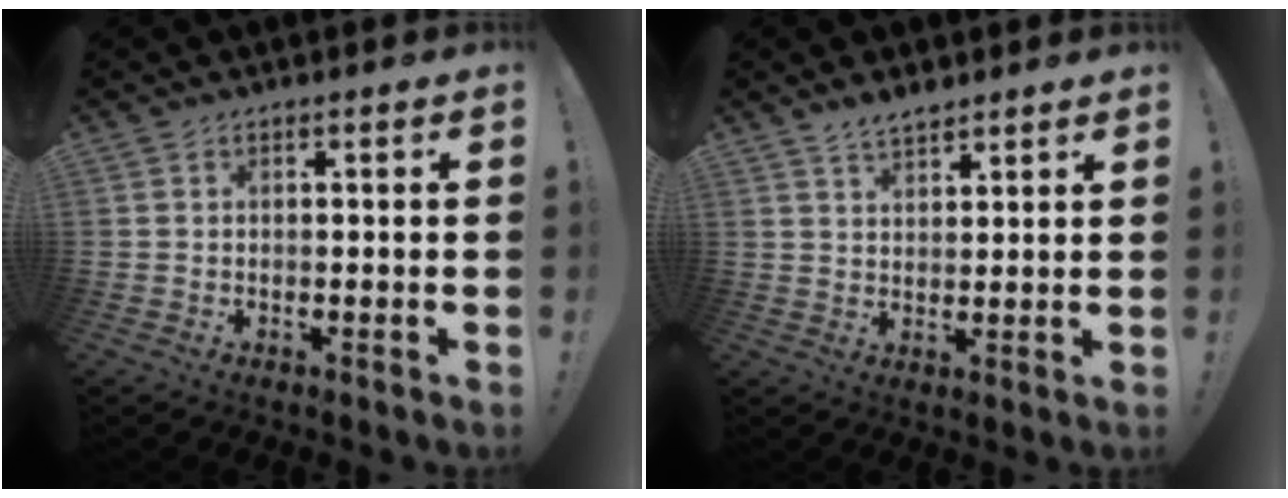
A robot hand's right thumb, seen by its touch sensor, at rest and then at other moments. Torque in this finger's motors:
{"motor_torque": [0.00, 0.00, 0.03, 0.03, 0.00]}